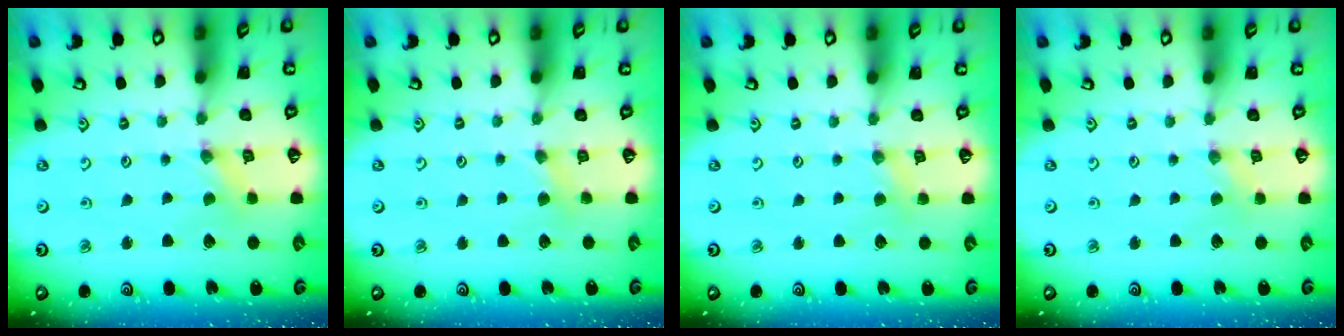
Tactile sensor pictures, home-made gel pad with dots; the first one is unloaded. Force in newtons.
{"total": 2.5, "press": 2.5, "slide": 0.5}
{"total": 2.9, "press": 2.9, "slide": 0.5}
{"total": 0.9, "press": 0.9, "slide": 0.2}